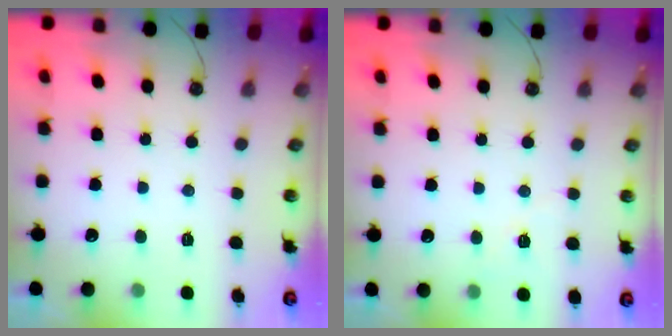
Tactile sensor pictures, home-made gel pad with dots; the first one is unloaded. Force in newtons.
{"total": 5.3, "press": 5.0, "slide": 1.7}